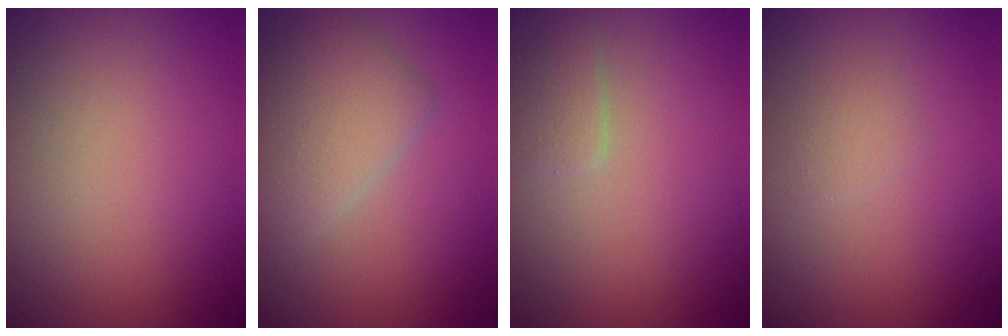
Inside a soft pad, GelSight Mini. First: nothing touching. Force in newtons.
{"total": 4.0, "press": 4.0, "slide": 0.1}
{"total": 1.6, "press": 1.5, "slide": 0.2}
{"total": 0.9, "press": 0.9, "slide": 0.1}